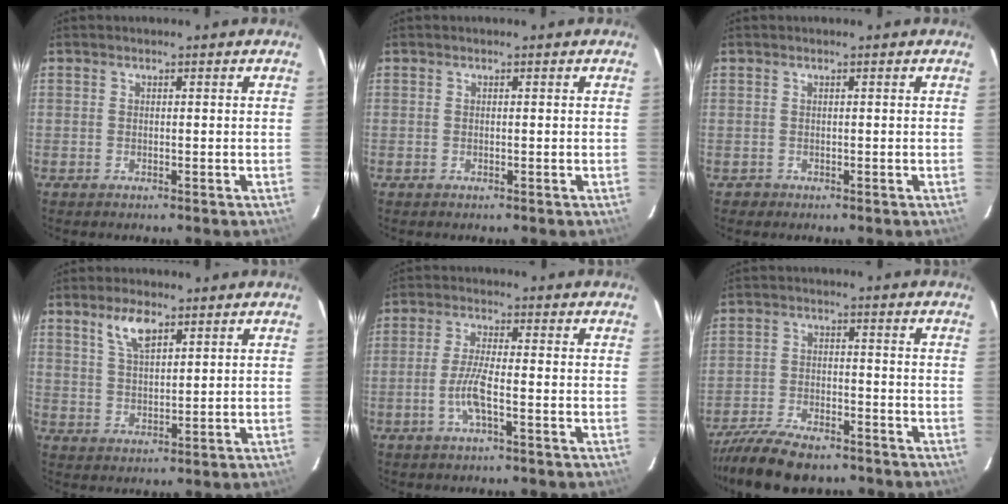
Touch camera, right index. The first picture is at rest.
{"total": 0.0}
{"total": 1.1, "force": [-0.3, 1.0, -0.1], "torque": [0.001, 0.005, -0.001]}
{"total": 5.7, "force": [3.5, 2.2, 3.9], "torque": [-0.074, 0.005, 0.069]}
{"total": 5.2, "force": [-2.1, 0.5, 4.8], "torque": [-0.102, -0.002, -0.041]}
{"total": 14.3, "force": [-11.8, 5.0, 6.4], "torque": [-0.152, -0.015, -0.200]}